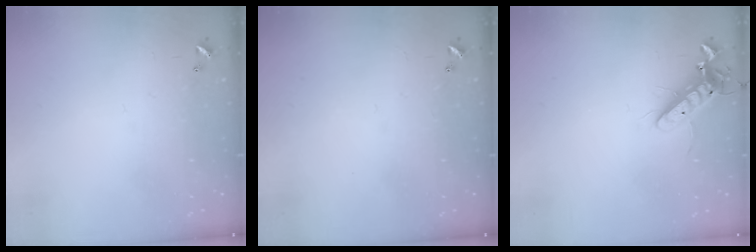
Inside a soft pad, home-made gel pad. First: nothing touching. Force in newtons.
{"total": 0.0}
{"total": 11.8, "press": 11.6, "slide": 2.2}